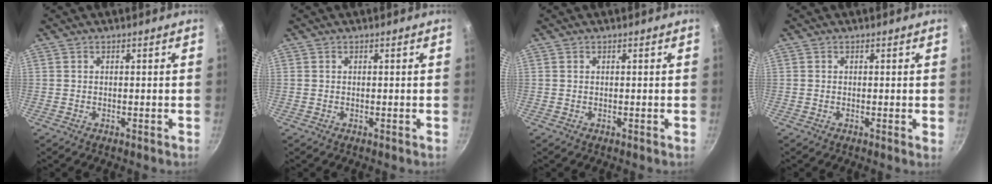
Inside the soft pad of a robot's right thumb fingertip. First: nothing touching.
{"total": 0.0}
{"total": 0.0}
{"total": 0.8, "force": [0.0, 0.1, 0.8], "torque": [-0.012, -0.003, -0.004]}